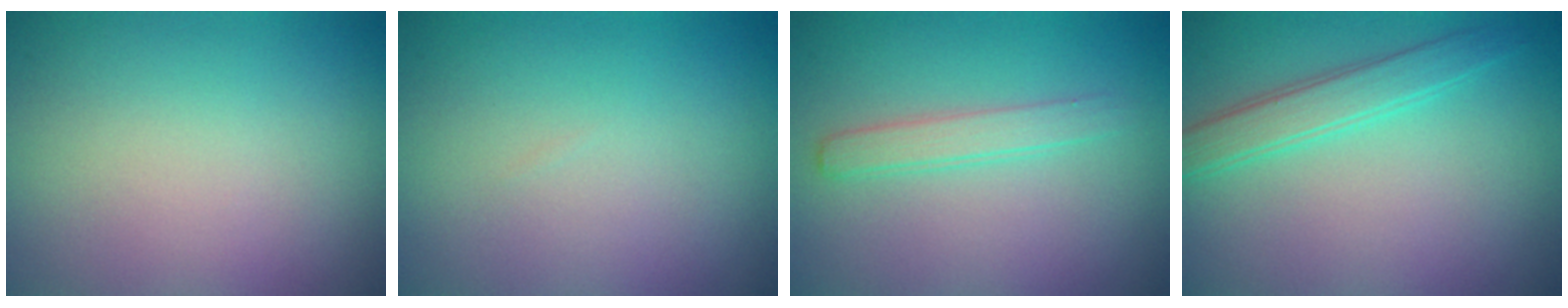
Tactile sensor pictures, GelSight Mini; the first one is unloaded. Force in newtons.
{"total": 0.0}
{"total": 2.0, "press": 2.0, "slide": 0.0}
{"total": 2.9, "press": 2.9, "slide": 0.0}